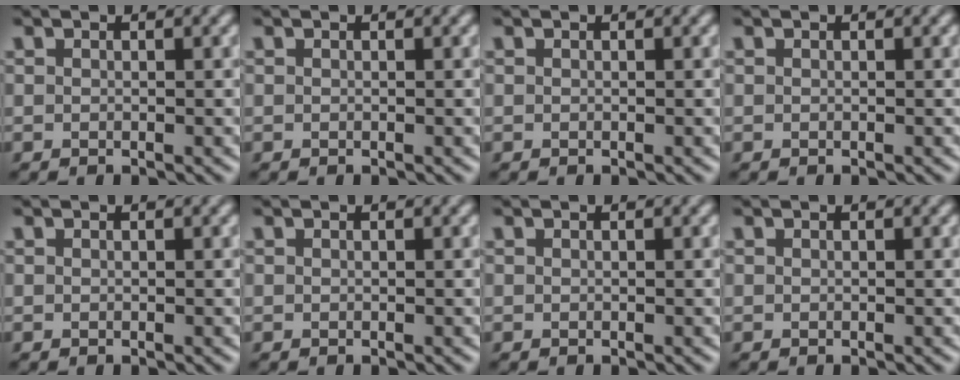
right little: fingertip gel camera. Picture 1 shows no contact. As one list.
[{"total": 0.0}, {"total": 0.0}, {"total": 0.0}, {"total": 0.0}, {"total": 0.0}, {"total": 0.0}, {"total": 0.0}]